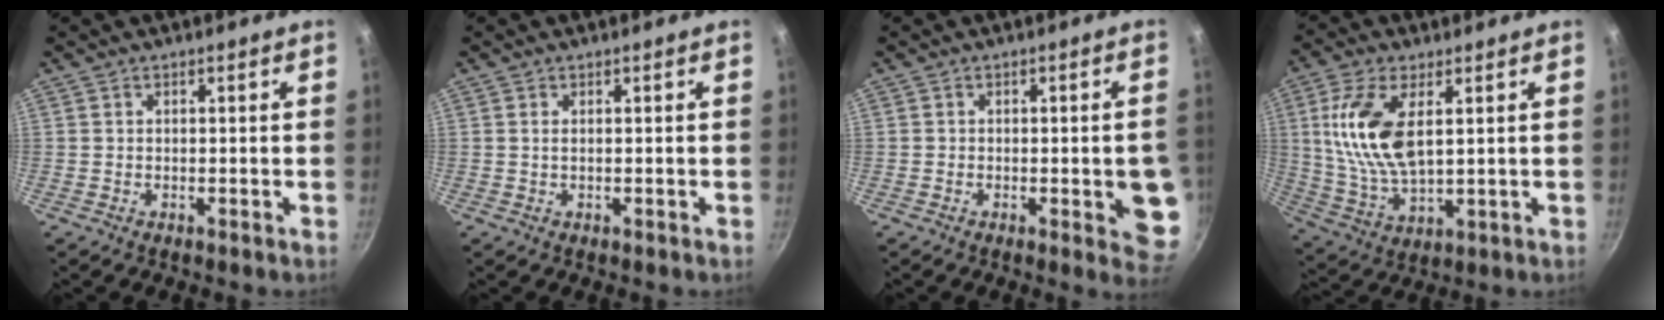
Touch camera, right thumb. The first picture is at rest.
{"total": 0.7, "force": [0.1, 0.3, 0.7], "torque": [-0.013, 0.000, 0.003]}
{"total": 8.4, "force": [-1.5, 2.9, 7.8], "torque": [-0.059, 0.005, -0.017]}
{"total": 13.8, "force": [3.3, 6.8, 11.5], "torque": [-0.226, -0.012, 0.073]}